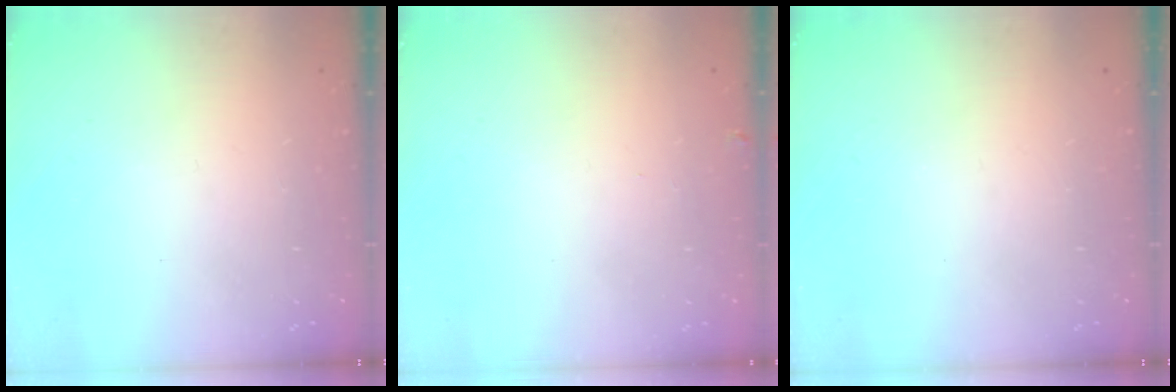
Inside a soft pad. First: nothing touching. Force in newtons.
{"total": 0.0}
{"total": 0.0}